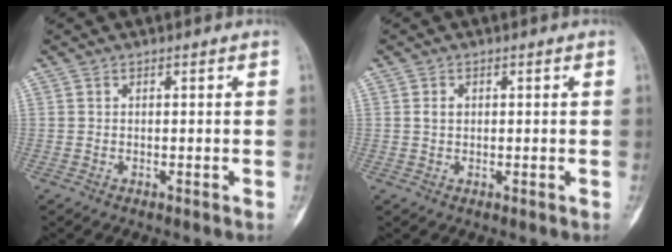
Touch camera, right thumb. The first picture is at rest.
{"total": 1.5, "force": [0.3, 1.1, 0.9], "torque": [-0.014, 0.002, 0.007]}